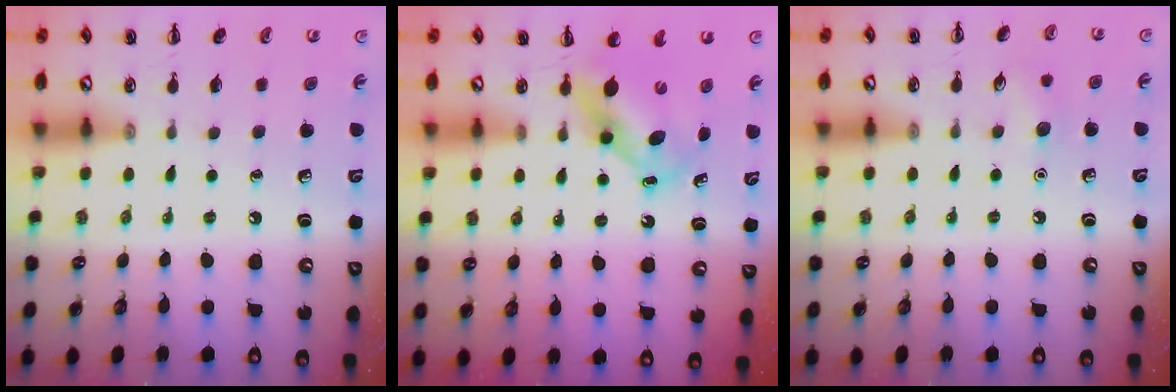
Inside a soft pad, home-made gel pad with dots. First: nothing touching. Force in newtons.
{"total": 5.7, "press": 5.6, "slide": 1.2}
{"total": 5.8, "press": 5.6, "slide": 1.5}